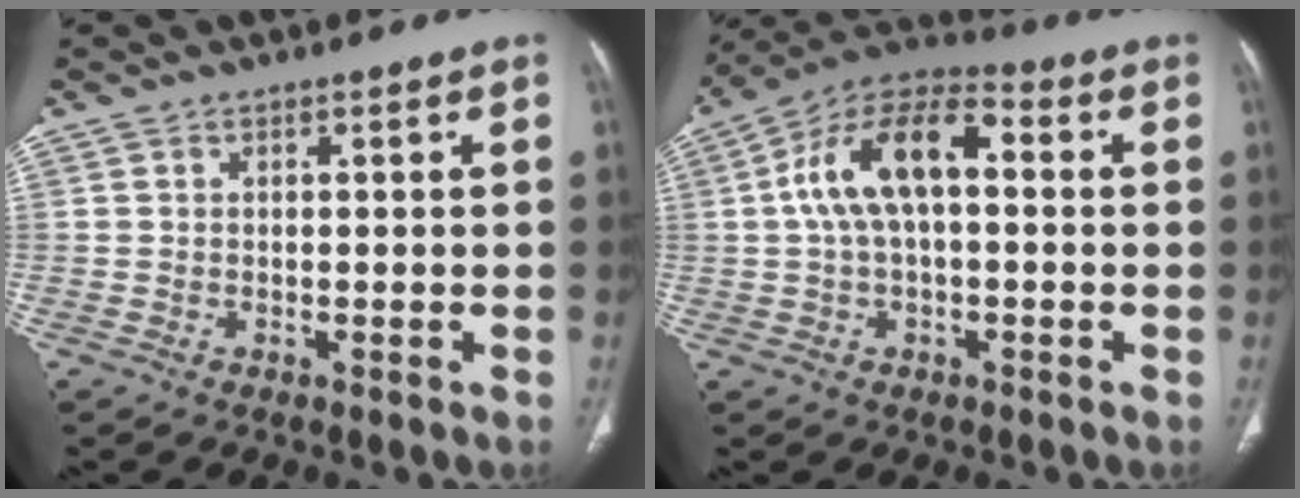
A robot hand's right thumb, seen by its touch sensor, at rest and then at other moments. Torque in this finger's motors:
{"motor_torque": [-0.56, 1.52, 0.63, 0.20, 0.17]}